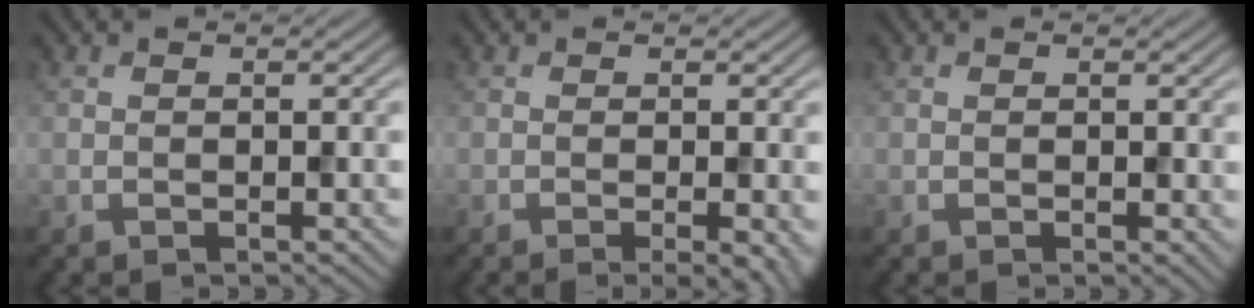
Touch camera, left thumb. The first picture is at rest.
{"total": 3.5, "force": [-1.0, 0.7, 3.2], "torque": [-0.043, -0.006, -0.017]}
{"total": 0.6, "force": [0.2, 0.4, 0.4], "torque": [0.000, -0.003, 0.003]}